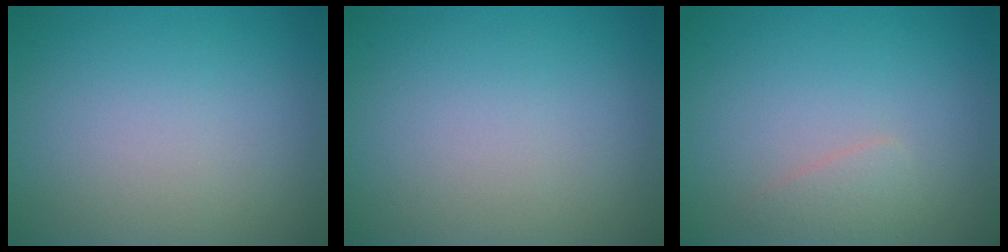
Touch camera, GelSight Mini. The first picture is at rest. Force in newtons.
{"total": 0.0}
{"total": 1.3, "press": 1.3, "slide": 0.1}